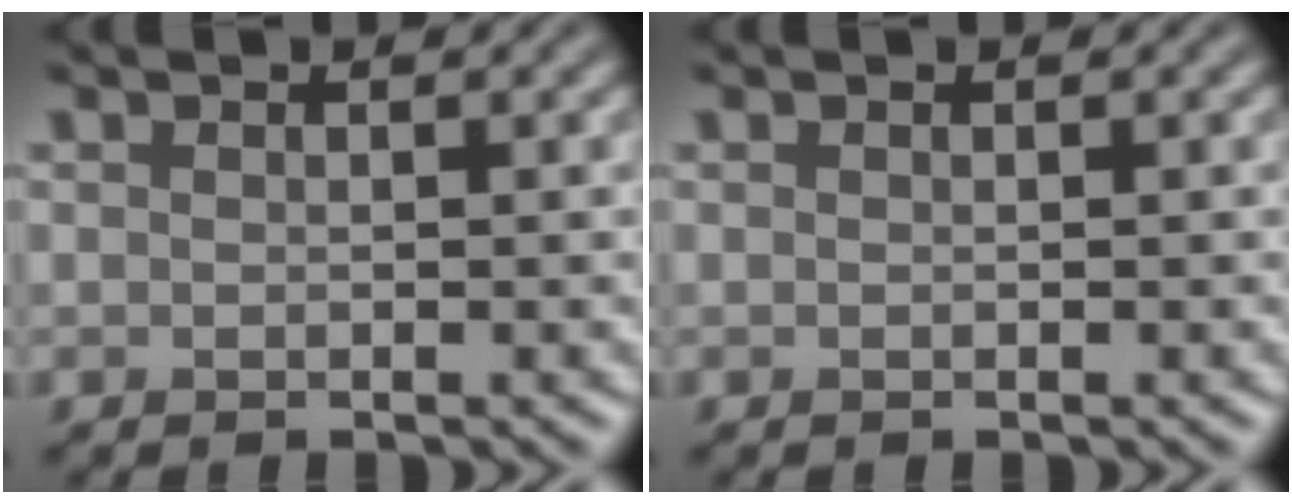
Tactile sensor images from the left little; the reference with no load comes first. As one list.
[{"total": 0.0}]